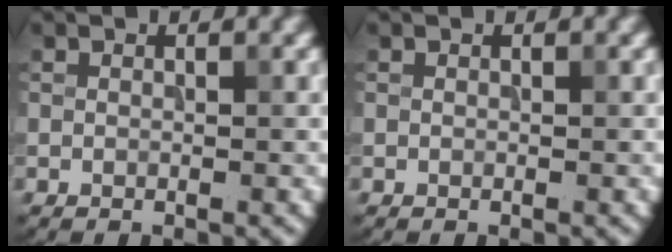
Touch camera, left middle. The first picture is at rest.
{"total": 0.0}